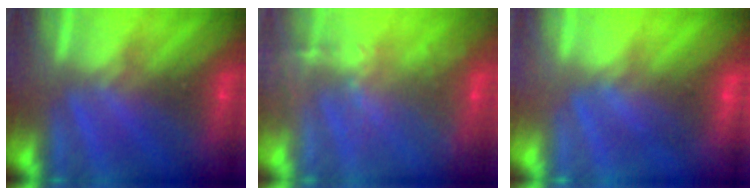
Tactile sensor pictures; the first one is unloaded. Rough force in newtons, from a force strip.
{"total": 5.5}
{"total": 2.6}